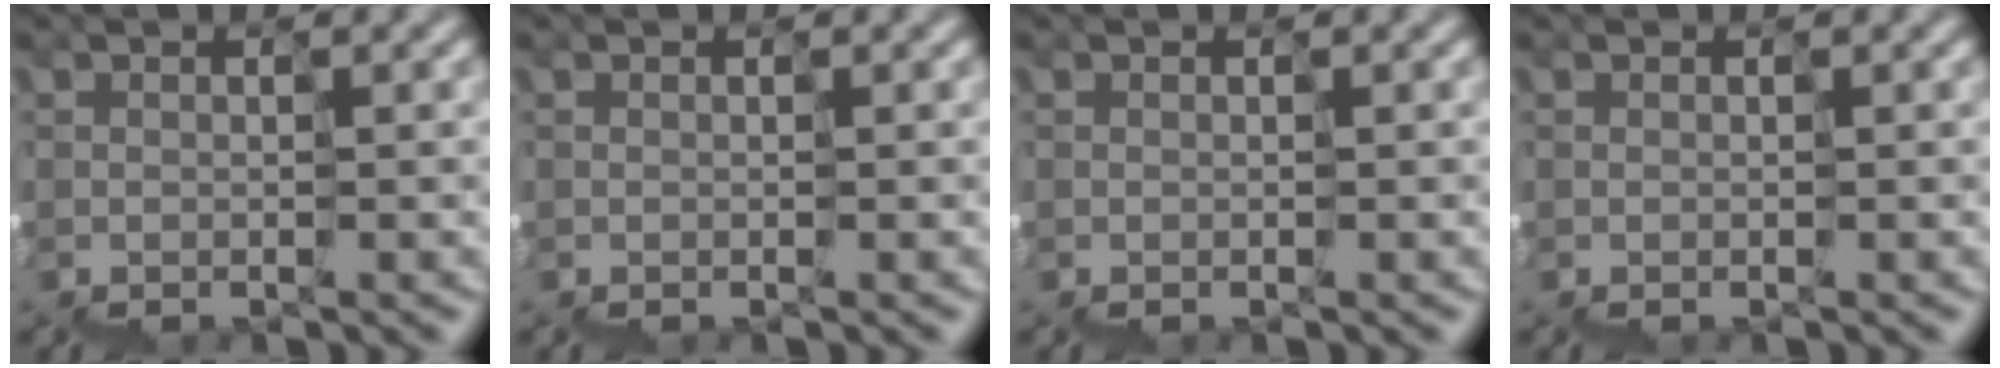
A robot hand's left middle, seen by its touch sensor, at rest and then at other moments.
{"total": 0.0}
{"total": 0.0}
{"total": 0.0}